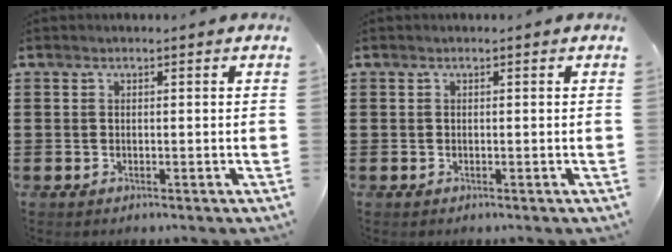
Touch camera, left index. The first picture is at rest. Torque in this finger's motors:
{"motor_torque": [0.04, 0.07, 0.00, 0.00]}